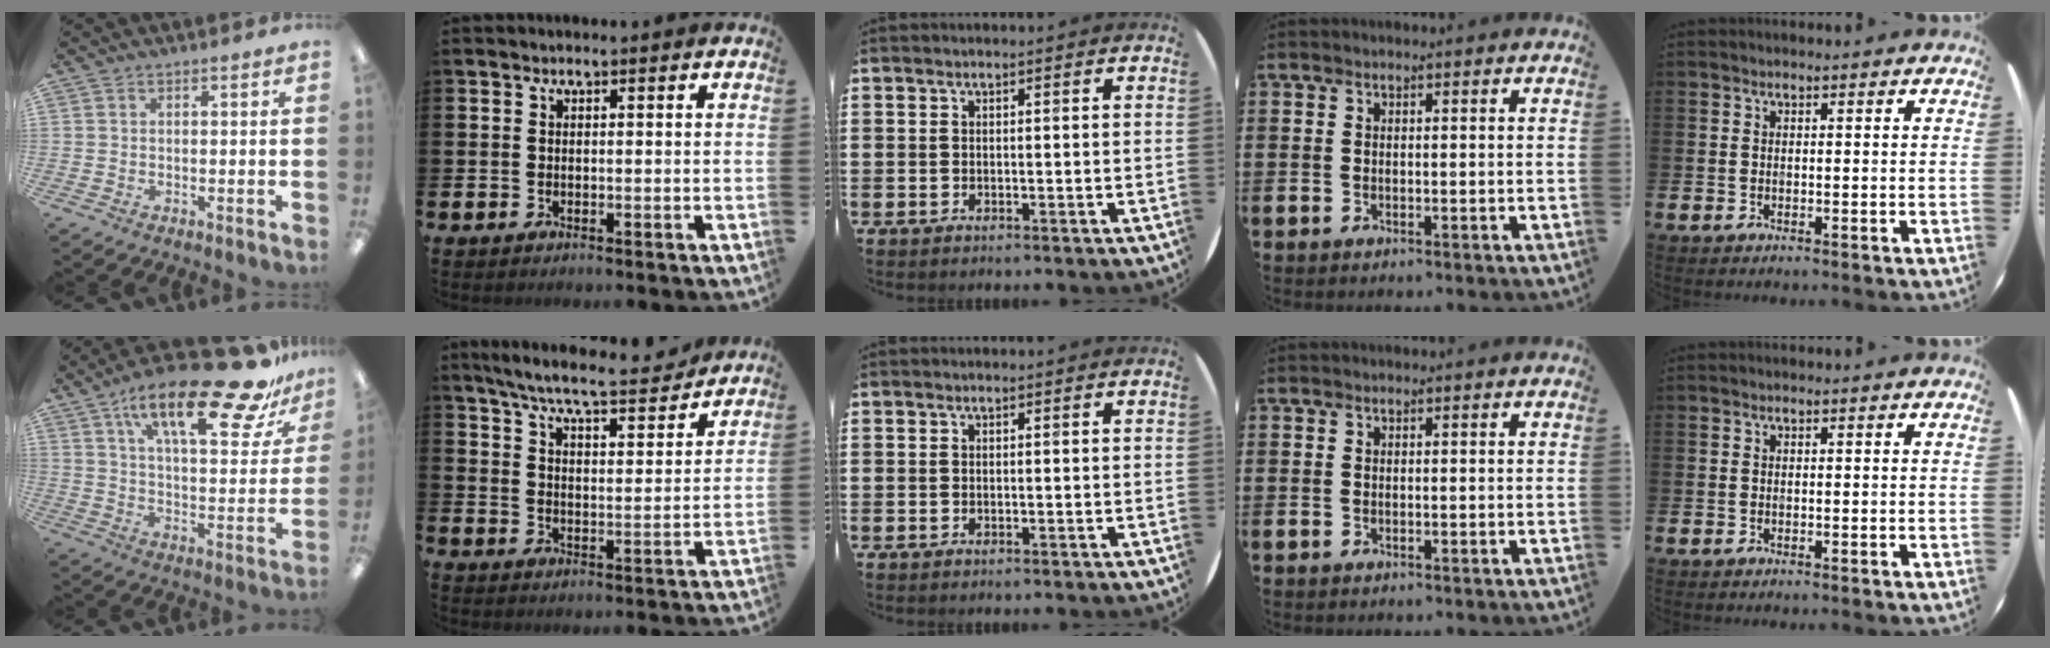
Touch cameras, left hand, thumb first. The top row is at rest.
{"thumb": {"total": 23.8, "force": [15.1, 8.0, 16.5], "torque": [-0.245, -0.088, 0.242]}, "index": {"total": 7.6, "force": [7.0, 0.6, 2.8], "torque": [-0.077, -0.045, 0.118]}}